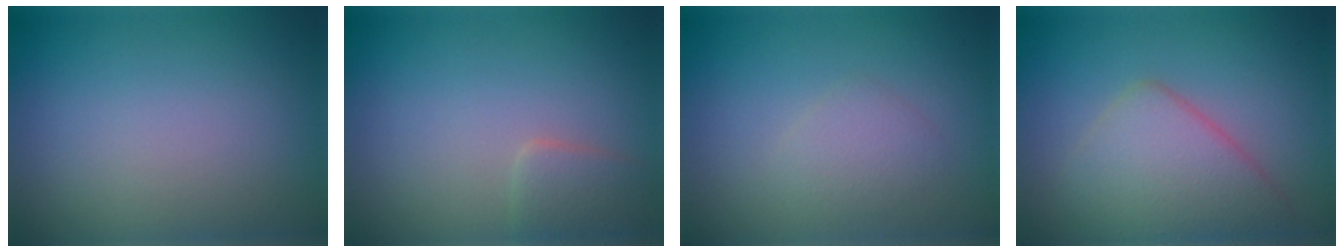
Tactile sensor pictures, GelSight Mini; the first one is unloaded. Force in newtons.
{"total": 1.9, "press": 1.9, "slide": 0.1}
{"total": 1.7, "press": 1.7, "slide": 0.1}
{"total": 4.8, "press": 4.8, "slide": 0.2}